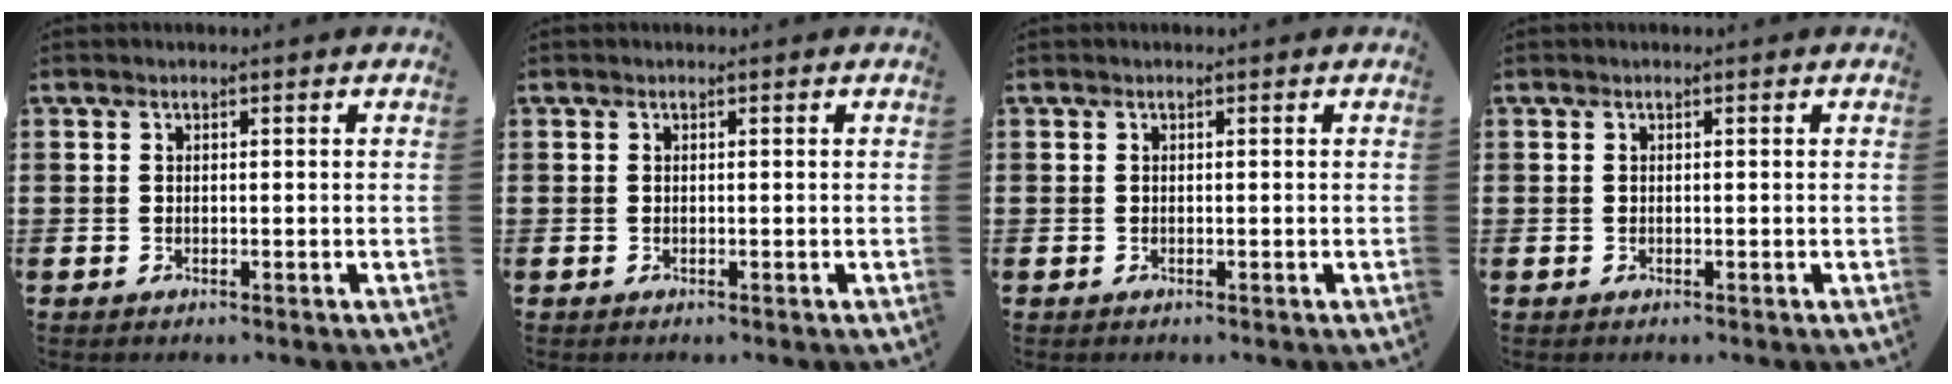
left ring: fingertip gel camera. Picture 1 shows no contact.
{"total": 0.0}
{"total": 0.0}
{"total": 0.0}